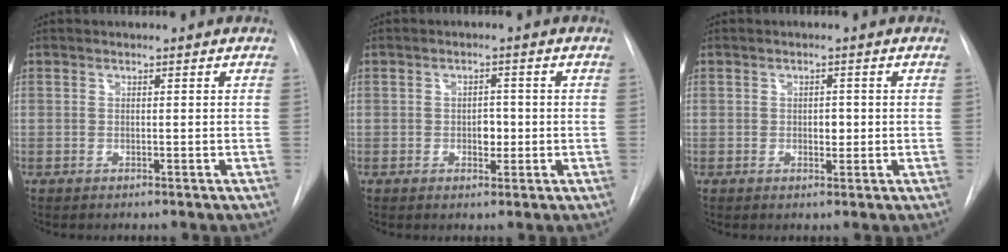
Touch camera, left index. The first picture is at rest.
{"total": 2.3, "force": [-0.4, 1.5, 1.7], "torque": [-0.022, 0.002, -0.003]}
{"total": 1.5, "force": [-0.1, 1.0, 1.1], "torque": [-0.016, -0.001, 0.001]}